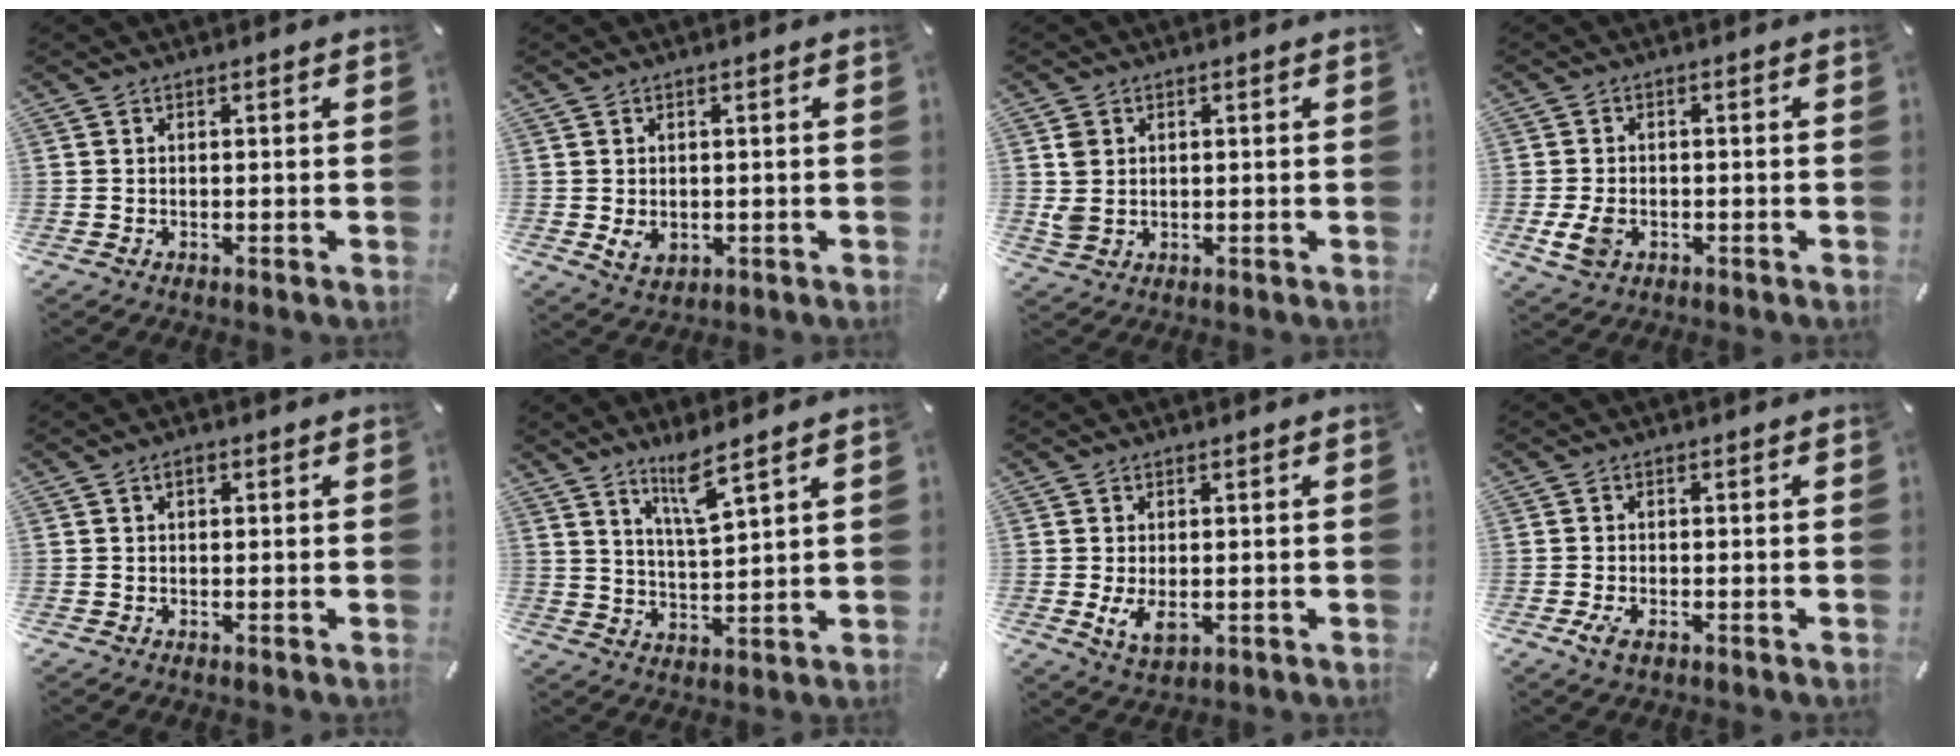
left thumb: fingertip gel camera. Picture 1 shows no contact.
{"total": 3.0, "force": [0.2, 2.5, 1.6], "torque": [-0.021, -0.006, 0.001]}
{"total": 3.7, "force": [1.0, 3.3, 1.4], "torque": [-0.022, 0.003, 0.019]}
{"total": 4.5, "force": [-1.3, 3.2, 2.9], "torque": [-0.075, -0.002, -0.027]}
{"total": 1.4, "force": [0.6, 0.8, 1.0], "torque": [-0.020, 0.005, 0.010]}
{"total": 7.5, "force": [5.9, 0.4, 4.6], "torque": [-0.091, -0.029, 0.101]}
{"total": 4.9, "force": [-0.3, 2.8, 4.0], "torque": [-0.082, -0.011, -0.011]}
{"total": 2.4, "force": [-0.9, 1.2, 1.8], "torque": [-0.044, -0.003, -0.020]}